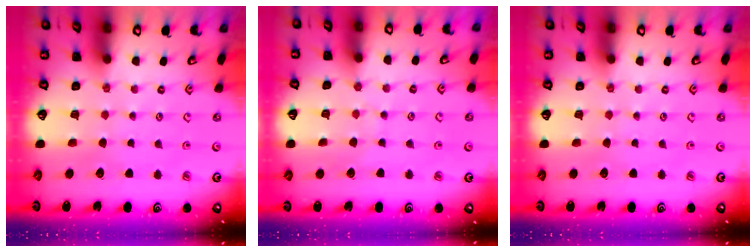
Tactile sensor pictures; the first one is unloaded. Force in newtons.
{"total": 5.2, "press": 5.2, "slide": 0.4}
{"total": 0.0}